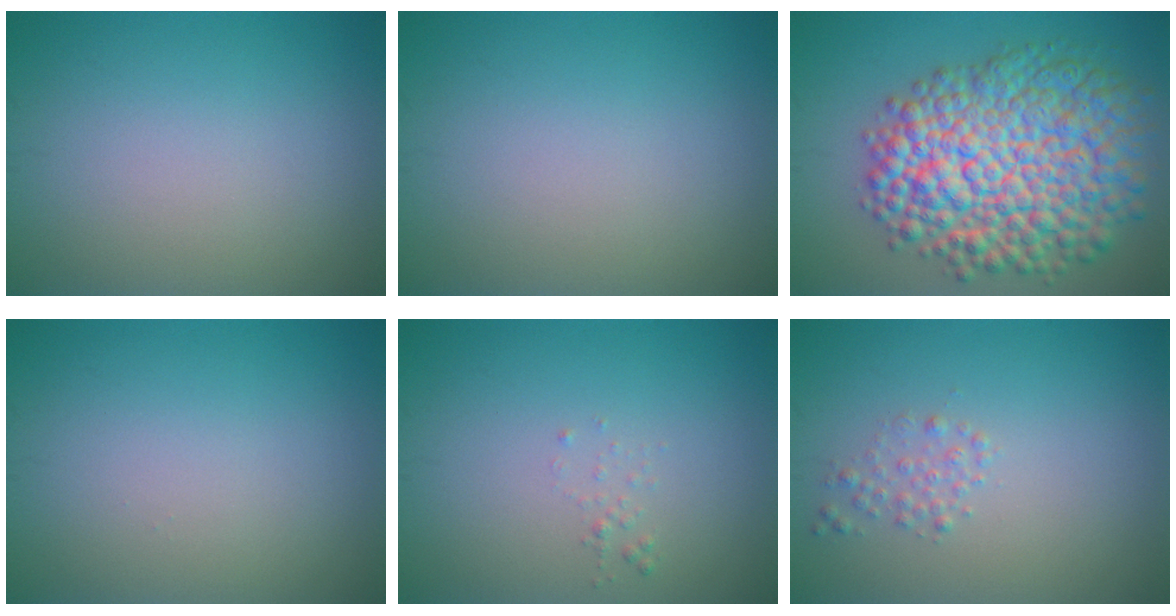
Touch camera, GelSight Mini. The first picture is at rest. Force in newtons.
{"total": 0.0}
{"total": 12.5, "press": 12.5, "slide": 0.4}
{"total": 0.0}
{"total": 0.6, "press": 0.6, "slide": 0.1}
{"total": 1.2, "press": 1.2, "slide": 0.0}